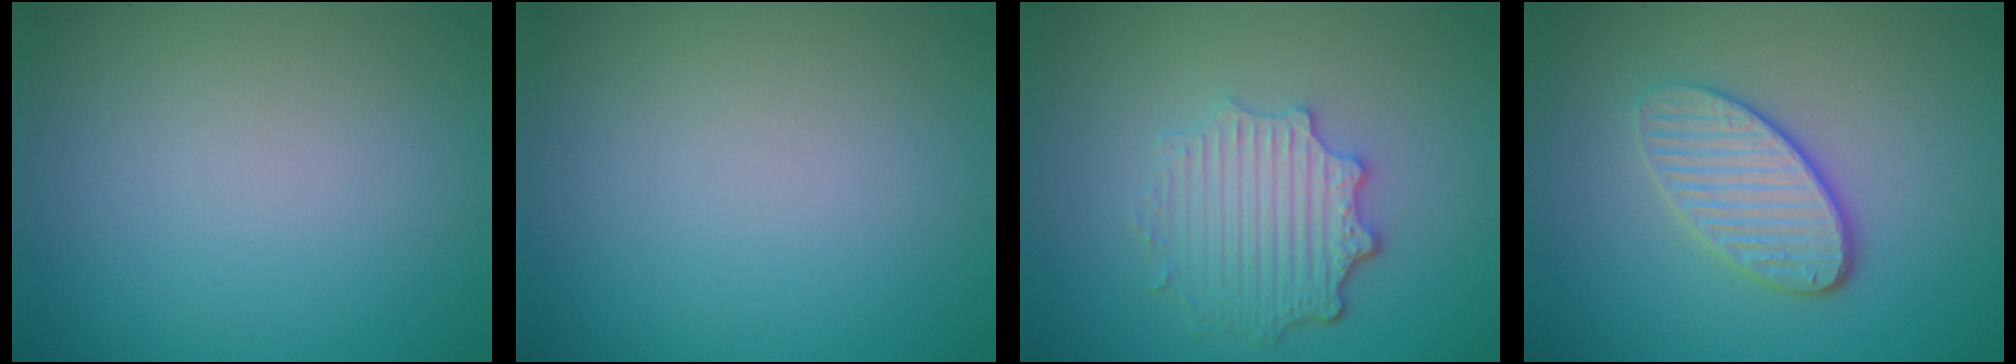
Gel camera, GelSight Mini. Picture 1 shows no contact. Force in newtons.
{"total": 0.0}
{"total": 4.6, "press": 3.6, "slide": 2.8}
{"total": 4.0, "press": 3.3, "slide": 2.3}